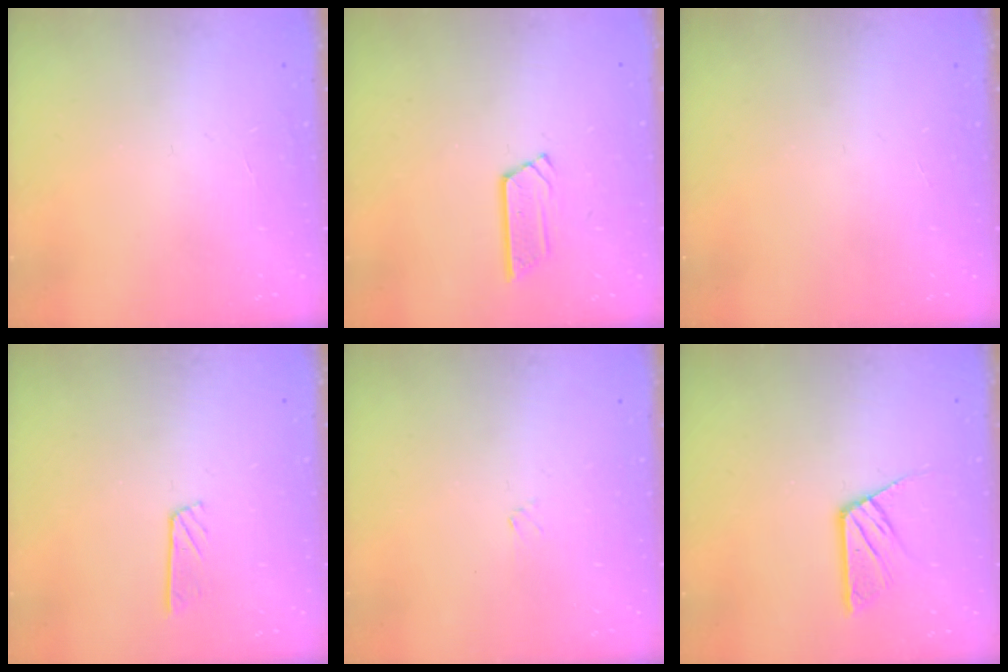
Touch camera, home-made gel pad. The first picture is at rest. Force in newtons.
{"total": 4.7, "press": 4.7, "slide": 0.4}
{"total": 0.0}
{"total": 2.8, "press": 2.8, "slide": 0.2}
{"total": 0.9, "press": 0.9, "slide": 0.2}
{"total": 8.4, "press": 8.3, "slide": 0.5}